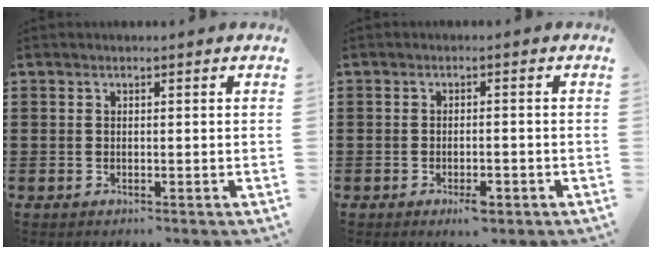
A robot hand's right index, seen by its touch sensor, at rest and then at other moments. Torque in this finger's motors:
{"motor_torque": [0.09, 0.13, 0.10, 0.04]}